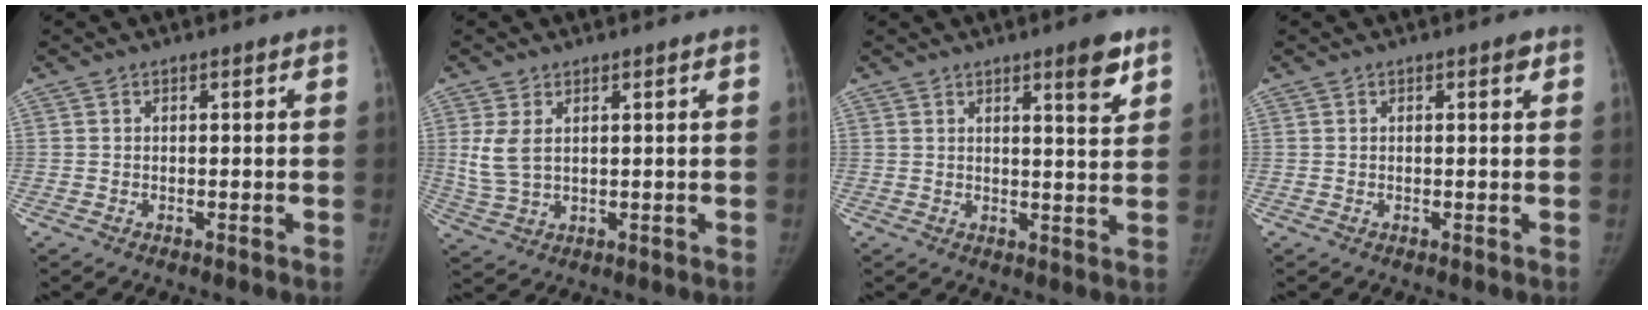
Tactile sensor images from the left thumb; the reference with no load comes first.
{"total": 5.4, "force": [1.7, 3.1, 4.1], "torque": [-0.090, -0.007, 0.045]}
{"total": 5.8, "force": [3.6, 1.1, 4.4], "torque": [-0.054, -0.024, 0.050]}
{"total": 1.1, "force": [0.6, 0.4, 0.8], "torque": [-0.008, 0.000, 0.007]}